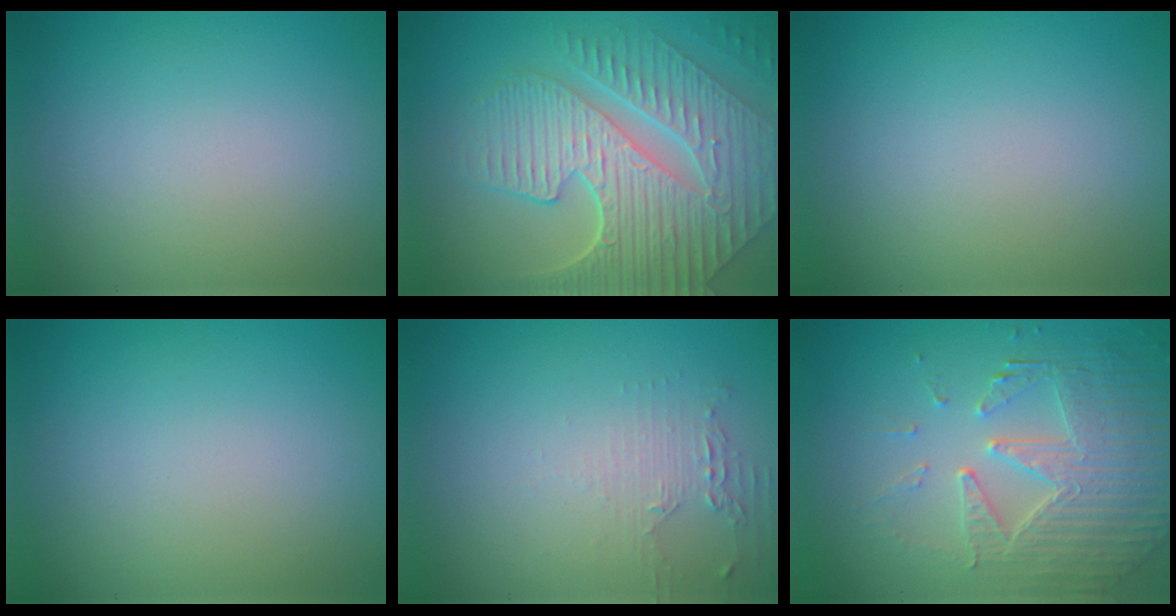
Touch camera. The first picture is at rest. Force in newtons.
{"total": 9.9, "press": 6.7, "slide": 7.3}
{"total": 0.0}
{"total": 0.0}
{"total": 1.5, "press": 1.5, "slide": 0.4}
{"total": 5.9, "press": 4.7, "slide": 3.6}